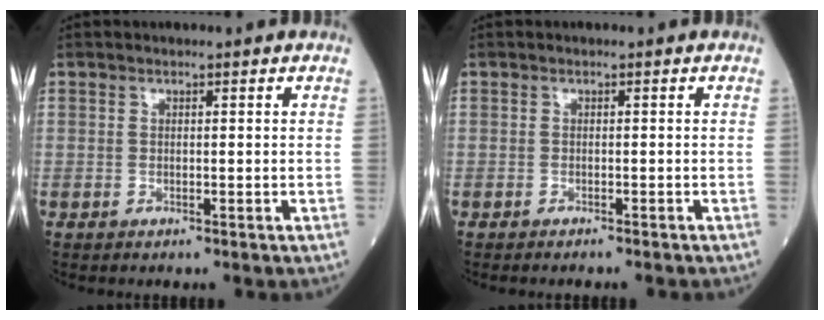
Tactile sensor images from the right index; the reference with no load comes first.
{"total": 2.2, "force": [-2.0, 0.1, 0.8], "torque": [-0.012, -0.002, -0.025]}